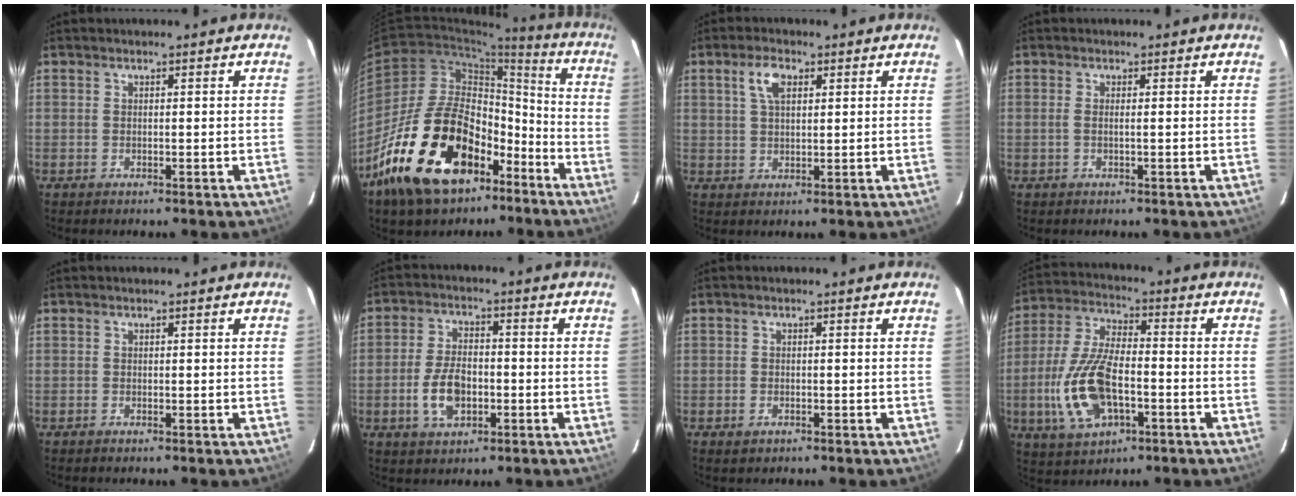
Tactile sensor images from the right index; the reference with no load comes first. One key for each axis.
{"total": 24.3, "fx": -14.5, "fy": 12.9, "fz": 14.7, "tx": -0.271, "ty": 0.011, "tz": -0.230}
{"total": 4.6, "fx": 2.0, "fy": 2.2, "fz": 3.5, "tx": -0.066, "ty": 0.010, "tz": 0.037}
{"total": 1.0, "fx": -0.1, "fy": -0.1, "fz": 1.0, "tx": -0.022, "ty": 0.000, "tz": -0.004}
{"total": 0.0}
{"total": 8.3, "fx": -2.4, "fy": 4.8, "fz": 6.4, "tx": -0.132, "ty": 0.005, "tz": -0.038}
{"total": 1.6, "fx": -0.9, "fy": 1.1, "fz": 0.6, "tx": -0.012, "ty": -0.002, "tz": -0.014}
{"total": 15.3, "fx": -4.3, "fy": 7.2, "fz": 12.8, "tx": -0.282, "ty": -0.003, "tz": -0.075}